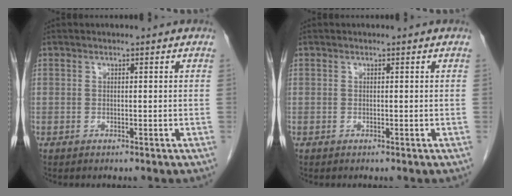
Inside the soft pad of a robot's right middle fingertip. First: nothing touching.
{"total": 0.0}